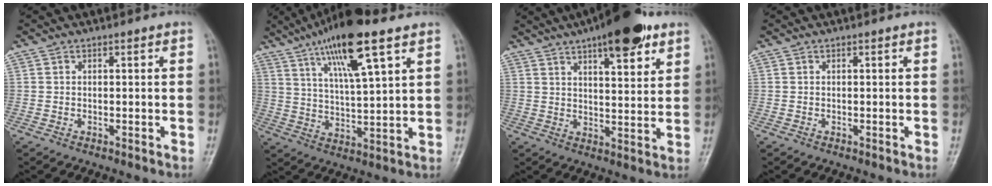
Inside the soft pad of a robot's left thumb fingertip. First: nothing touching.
{"total": 15.6, "force": [9.1, 3.1, 12.3], "torque": [-0.215, -0.026, 0.165]}
{"total": 14.8, "force": [9.1, 4.7, 10.6], "torque": [-0.129, -0.034, 0.134]}
{"total": 0.0}